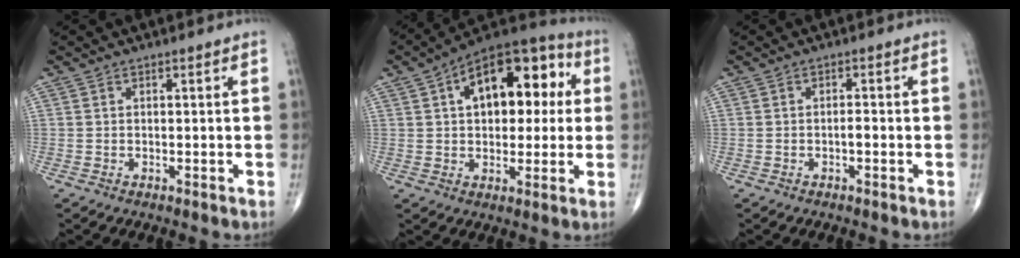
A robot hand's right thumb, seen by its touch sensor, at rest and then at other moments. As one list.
[{"total": 18.8, "force": [4.4, 10.4, 15.0], "torque": [-0.178, 0.029, 0.055]}, {"total": 1.3, "force": [-0.4, 0.3, 1.1], "torque": [-0.019, 0.003, -0.008]}]